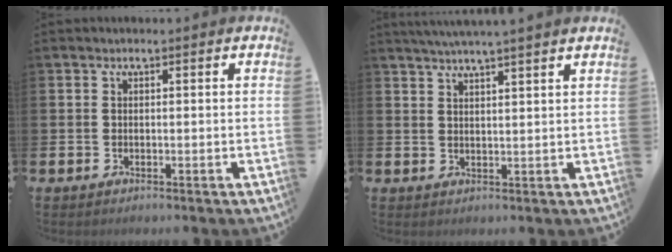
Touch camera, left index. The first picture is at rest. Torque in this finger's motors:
{"motor_torque": [1.09, -1.05, 0.37, 0.10]}